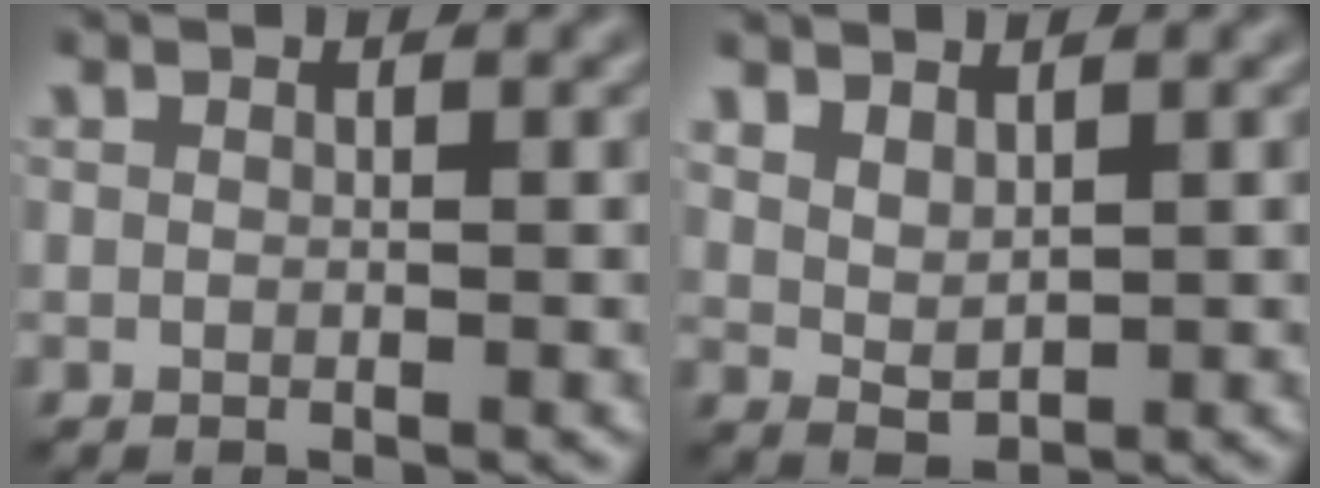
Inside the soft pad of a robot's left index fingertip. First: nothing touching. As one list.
[{"total": 1.7, "force": [1.3, 0.7, 0.9], "torque": [-0.021, 0.005, 0.036]}]